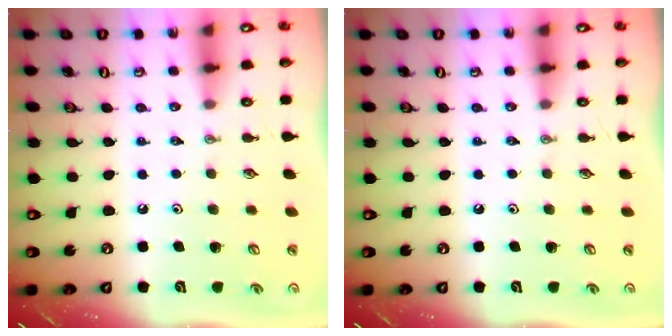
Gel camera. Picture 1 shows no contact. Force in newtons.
{"total": 0.0}